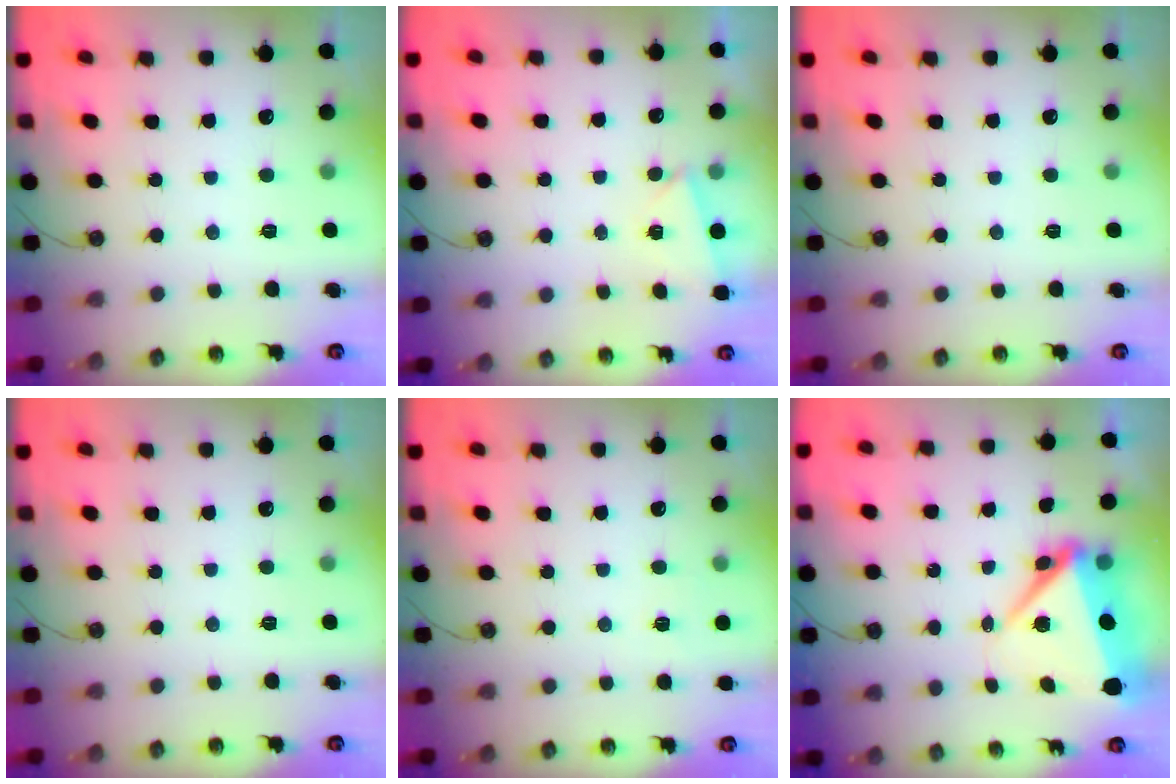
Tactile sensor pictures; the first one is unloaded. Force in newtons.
{"total": 2.9, "press": 2.1, "slide": 2.0}
{"total": 0.0}
{"total": 0.0}
{"total": 3.4, "press": 2.3, "slide": 2.5}
{"total": 9.0, "press": 8.9, "slide": 1.7}